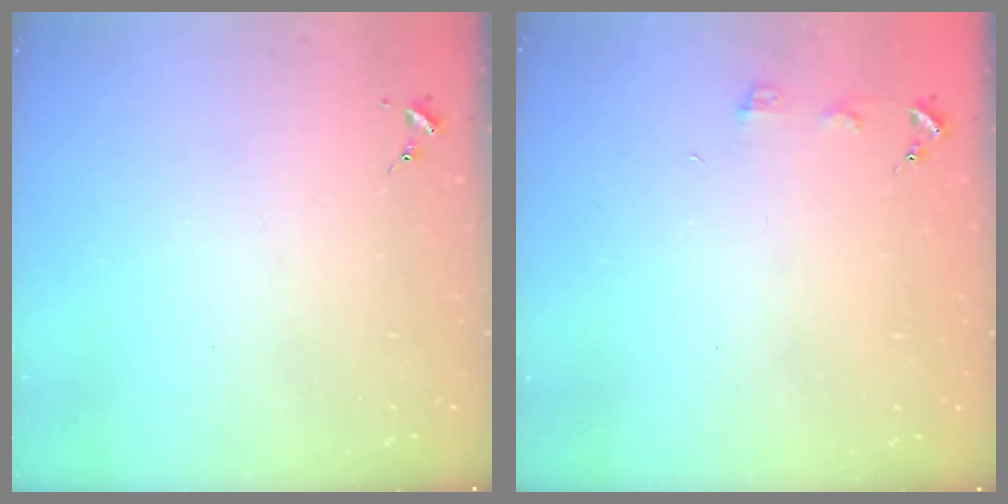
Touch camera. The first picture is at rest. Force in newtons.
{"total": 3.4, "press": 3.4, "slide": 0.3}